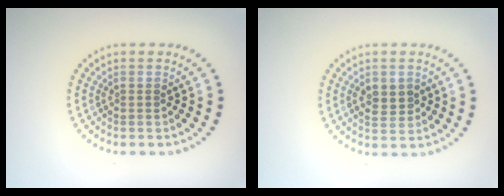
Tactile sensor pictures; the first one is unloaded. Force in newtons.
{"total": 2.3, "press": 2.3, "slide": 0.3}